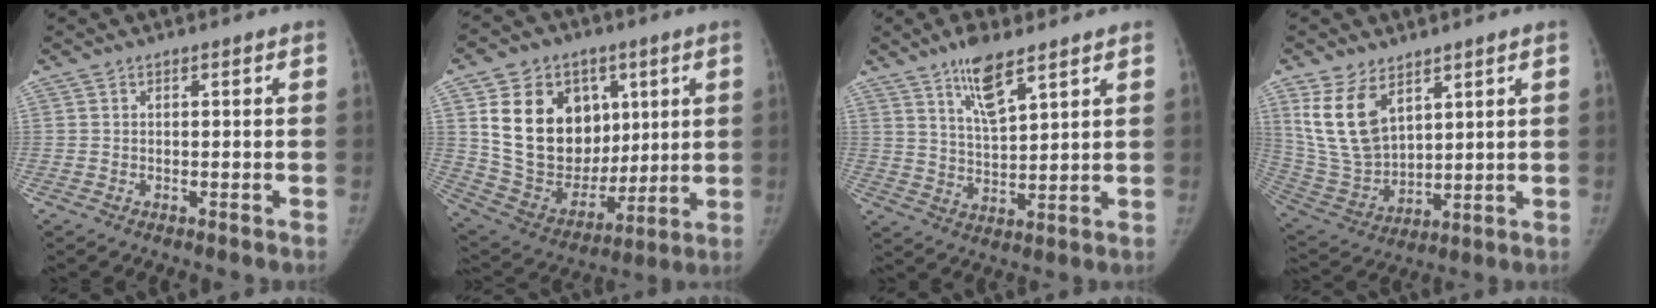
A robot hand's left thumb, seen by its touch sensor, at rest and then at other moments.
{"total": 22.3, "force": [6.6, 17.1, 12.7], "torque": [-0.192, -0.009, 0.137]}
{"total": 8.4, "force": [5.6, 2.3, 5.9], "torque": [-0.100, -0.034, 0.105]}
{"total": 13.4, "force": [6.8, 7.9, 8.4], "torque": [-0.144, -0.031, 0.157]}